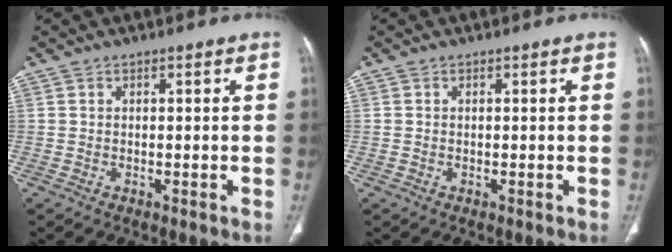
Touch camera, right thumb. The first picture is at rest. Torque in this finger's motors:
{"motor_torque": [0.97, 0.91, 0.03, -0.25, -0.02]}